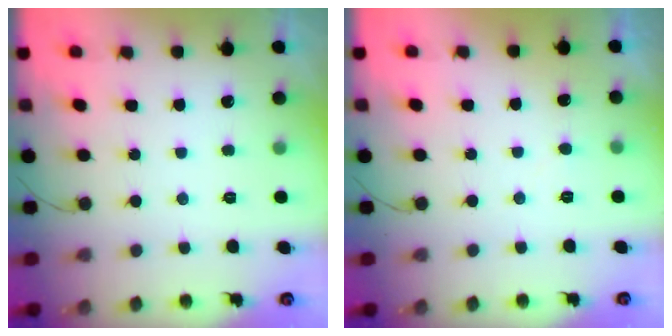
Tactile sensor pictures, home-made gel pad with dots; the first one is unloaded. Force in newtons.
{"total": 2.6, "press": 2.6, "slide": 0.3}